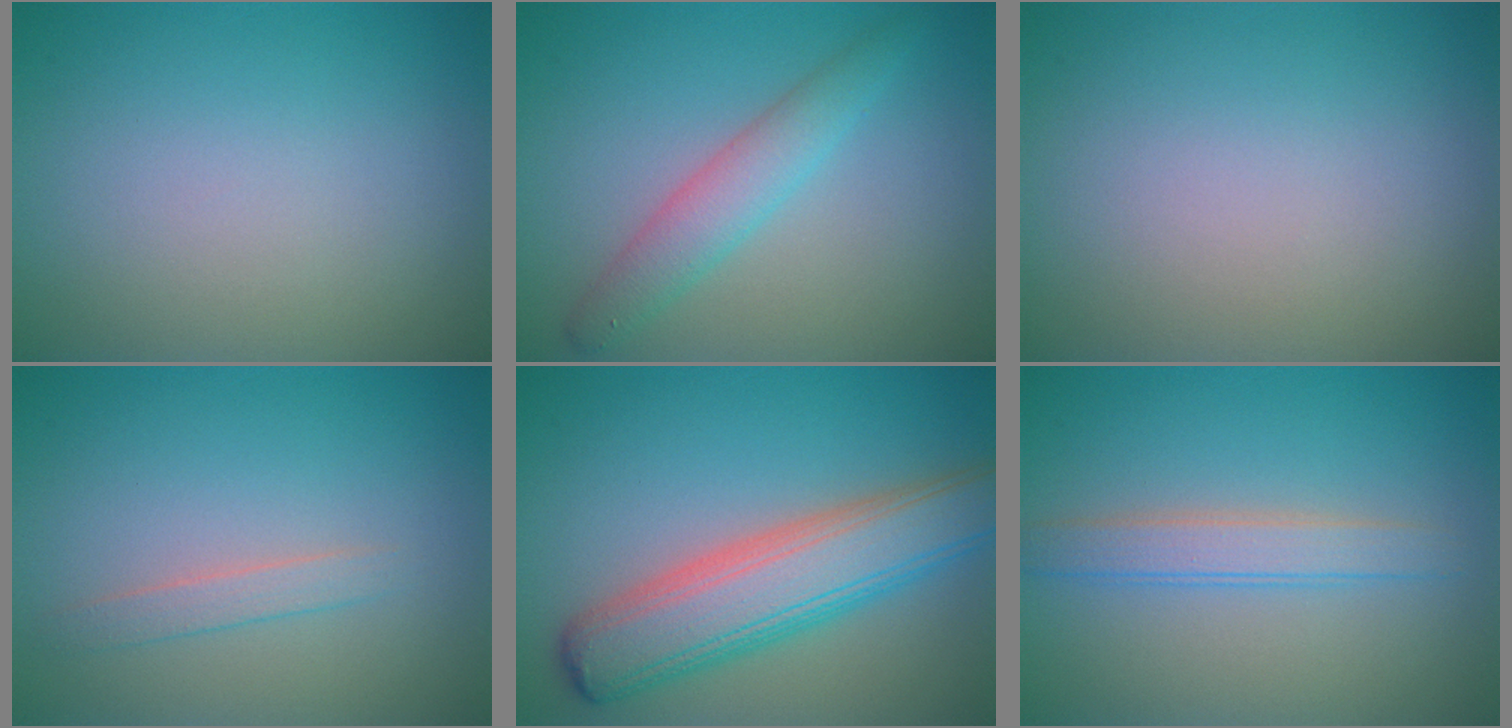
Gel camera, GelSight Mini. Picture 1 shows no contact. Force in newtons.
{"total": 3.1, "press": 3.1, "slide": 0.1}
{"total": 0.0}
{"total": 1.3, "press": 1.3, "slide": 0.1}
{"total": 7.6, "press": 7.6, "slide": 0.2}
{"total": 2.5, "press": 2.5, "slide": 0.1}